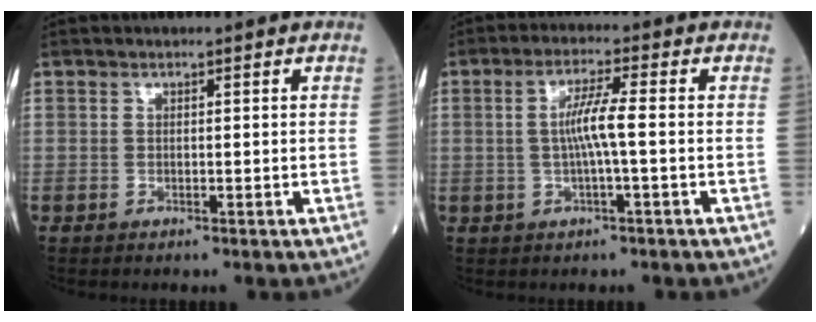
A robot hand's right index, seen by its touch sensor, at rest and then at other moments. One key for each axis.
{"total": 5.1, "fx": -0.1, "fy": -0.2, "fz": 5.1, "tx": -0.098, "ty": 0.006, "tz": -0.001}